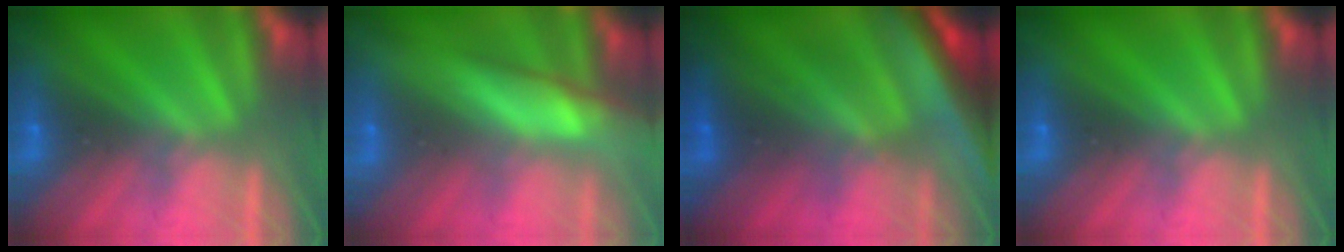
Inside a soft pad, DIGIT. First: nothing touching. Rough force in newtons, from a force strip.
{"total": 5.9}
{"total": 7.5}
{"total": 0.0}